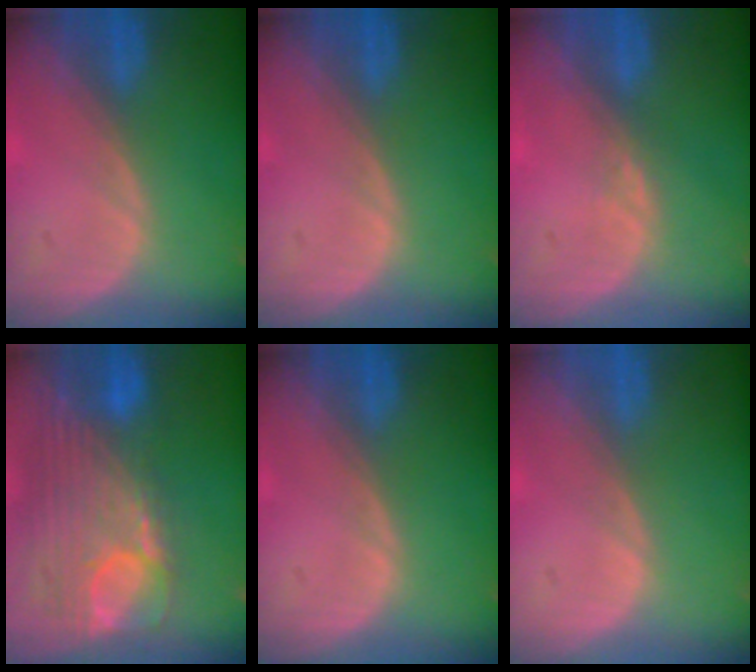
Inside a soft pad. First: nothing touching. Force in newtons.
{"total": 0.0}
{"total": 1.1, "press": 1.0, "slide": 0.5}
{"total": 12.5, "press": 10.6, "slide": 6.7}
{"total": 0.0}
{"total": 0.0}